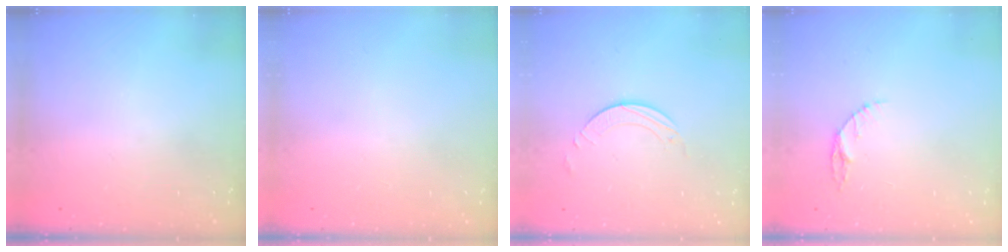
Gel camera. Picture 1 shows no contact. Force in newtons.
{"total": 0.0}
{"total": 1.7, "press": 1.7, "slide": 0.2}
{"total": 4.7, "press": 4.7, "slide": 0.6}